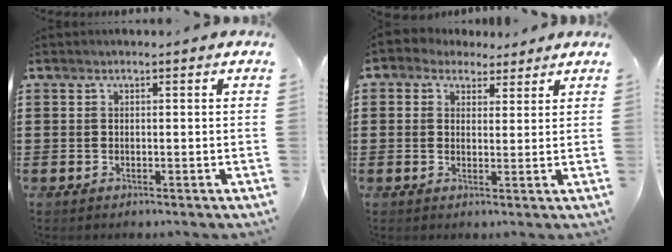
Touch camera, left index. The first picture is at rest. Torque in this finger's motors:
{"motor_torque": [2.14, 0.00, 0.53, 0.05]}